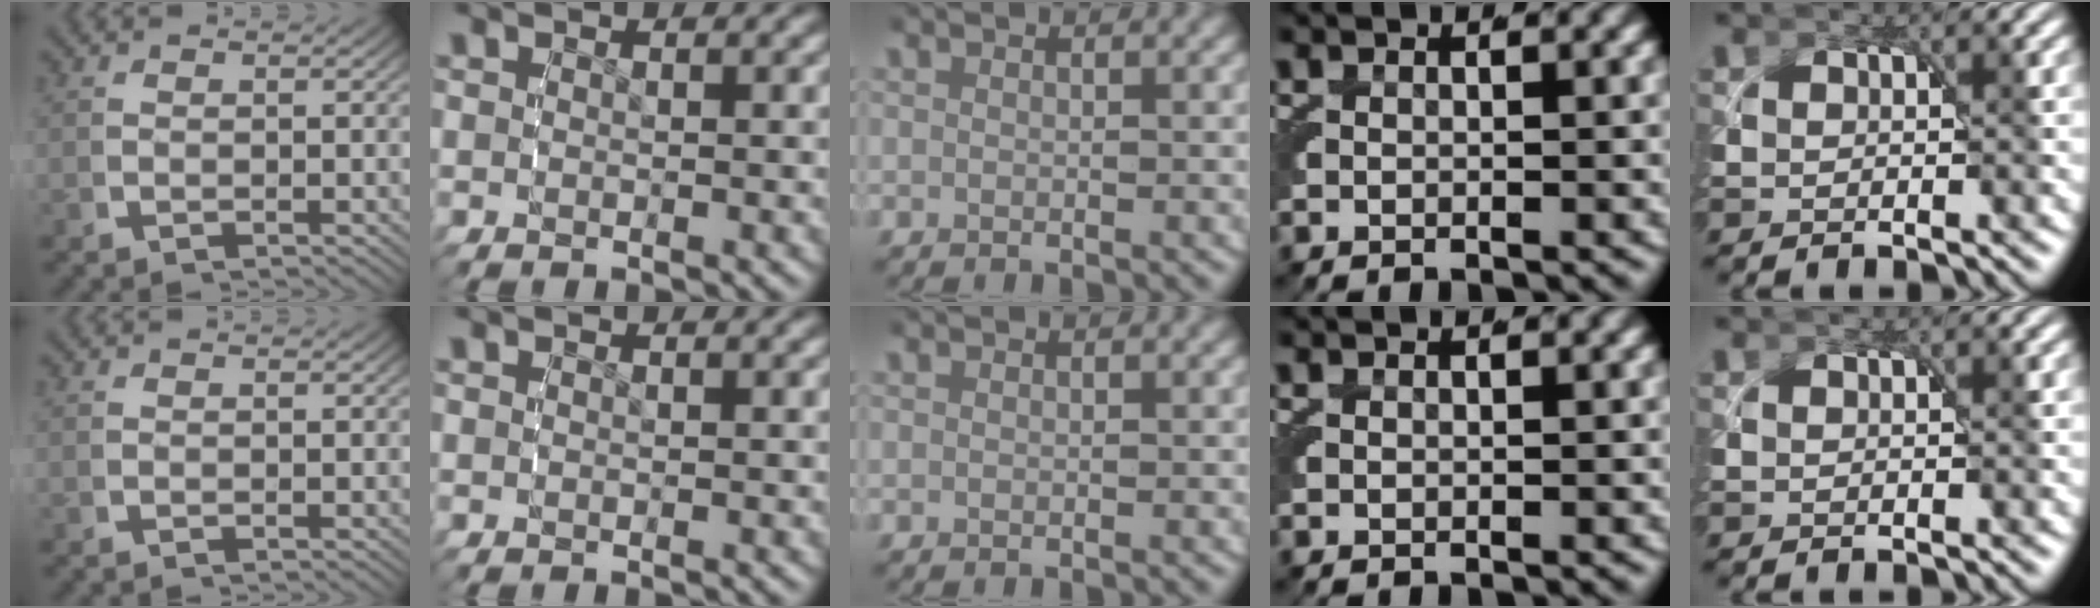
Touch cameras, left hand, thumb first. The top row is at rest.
{}